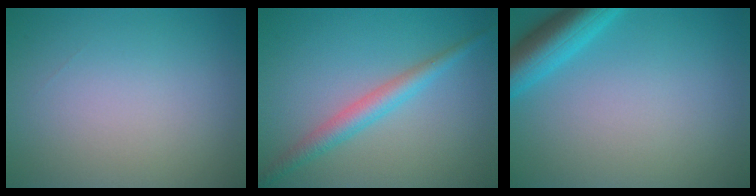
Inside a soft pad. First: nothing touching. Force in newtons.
{"total": 2.8, "press": 2.8, "slide": 0.1}
{"total": 4.9, "press": 4.9, "slide": 0.3}